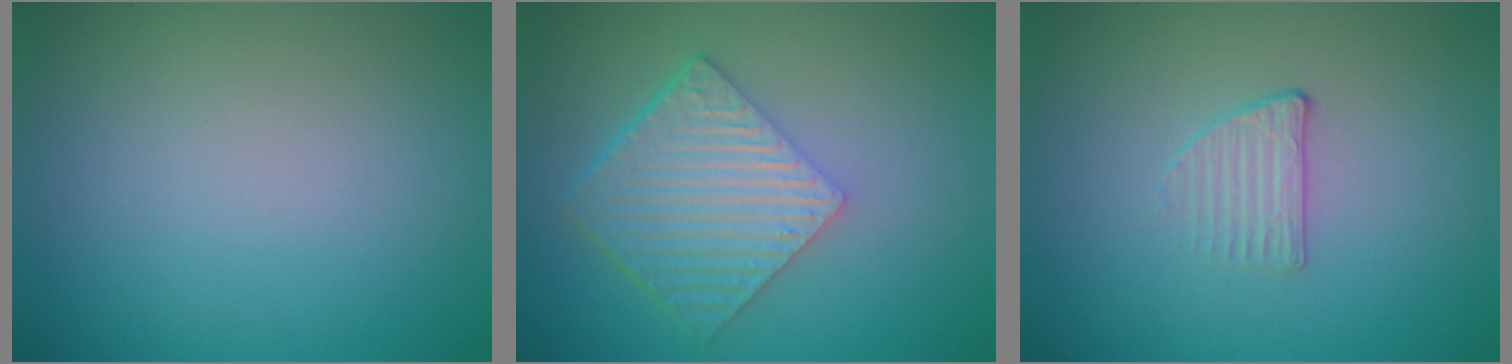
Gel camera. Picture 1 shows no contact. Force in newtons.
{"total": 6.5, "press": 4.5, "slide": 4.7}
{"total": 1.3, "press": 0.8, "slide": 1.0}